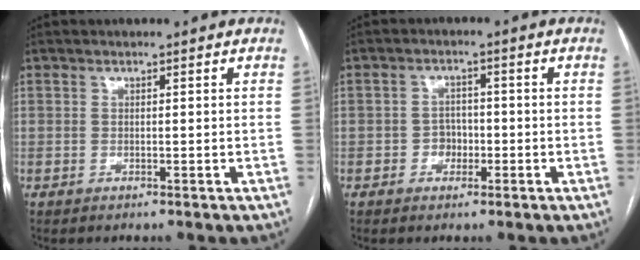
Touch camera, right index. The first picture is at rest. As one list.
[{"total": 2.8, "force": [-1.0, 2.3, 1.3], "torque": [-0.011, 0.009, -0.015]}]